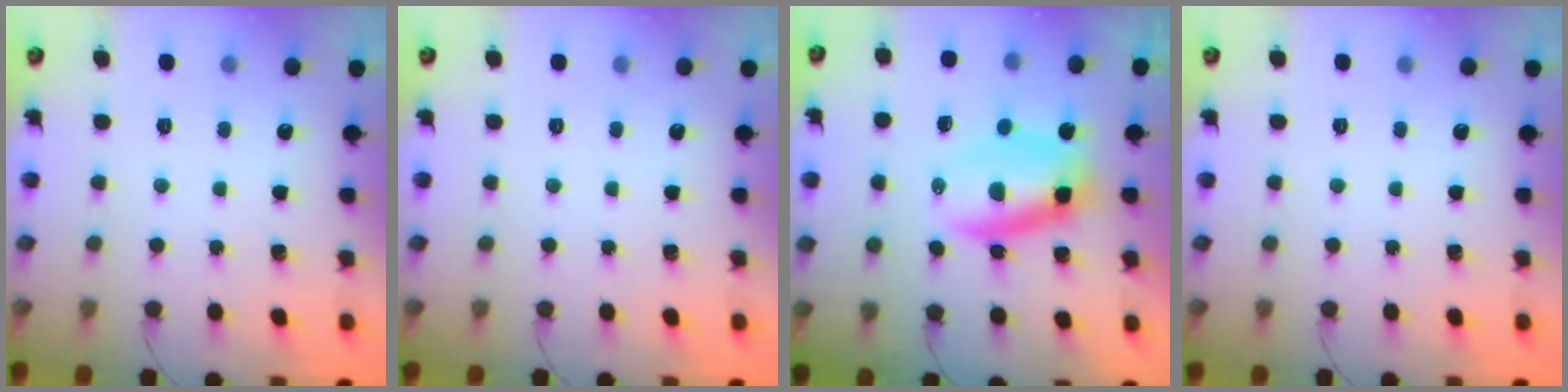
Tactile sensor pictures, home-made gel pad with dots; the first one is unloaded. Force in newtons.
{"total": 0.0}
{"total": 7.4, "press": 7.1, "slide": 2.0}
{"total": 0.0}